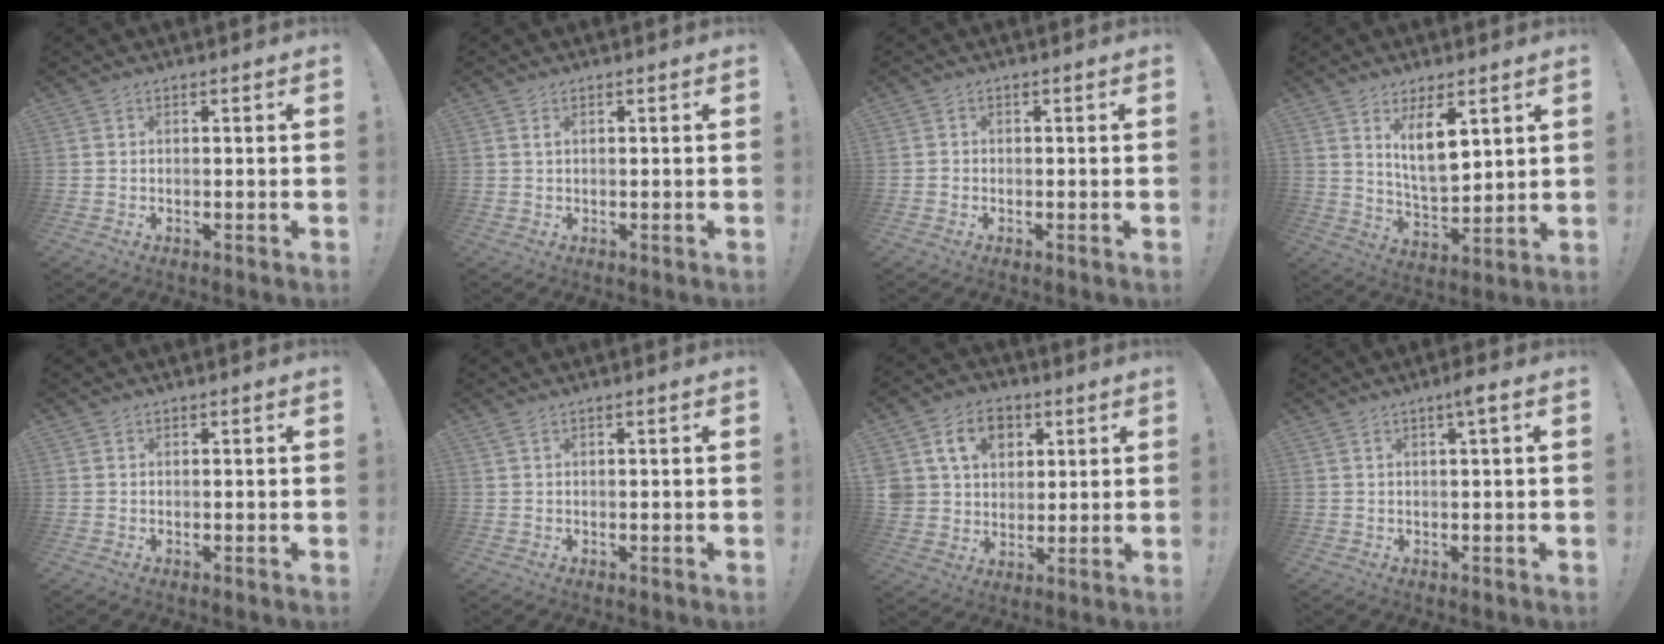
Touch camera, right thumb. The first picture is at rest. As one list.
[{"total": 1.0, "force": [0.5, 0.3, 0.8], "torque": [-0.010, -0.002, 0.007]}, {"total": 1.0, "force": [-0.6, 0.7, 0.3], "torque": [-0.008, 0.004, -0.011]}, {"total": 10.8, "force": [5.2, 4.7, 8.2], "torque": [-0.140, -0.033, 0.091]}, {"total": 0.0}, {"total": 1.0, "force": [0.3, -0.2, 0.9], "torque": [-0.022, 0.001, 0.005]}, {"total": 13.1, "force": [5.6, 10.1, 6.1], "torque": [-0.089, -0.018, 0.111]}, {"total": 3.4, "force": [1.0, -0.3, 3.2], "torque": [-0.051, -0.002, 0.010]}]